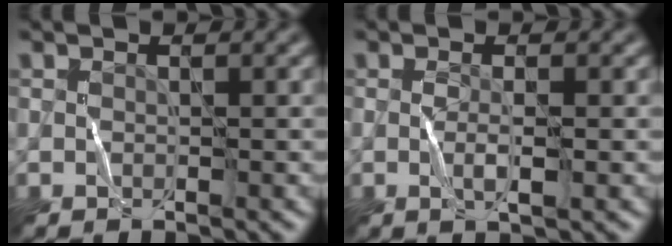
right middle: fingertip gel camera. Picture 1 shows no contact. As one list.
[{"total": 1.4, "force": [-0.2, 0.1, 1.4], "torque": [-0.029, -0.003, -0.005]}]